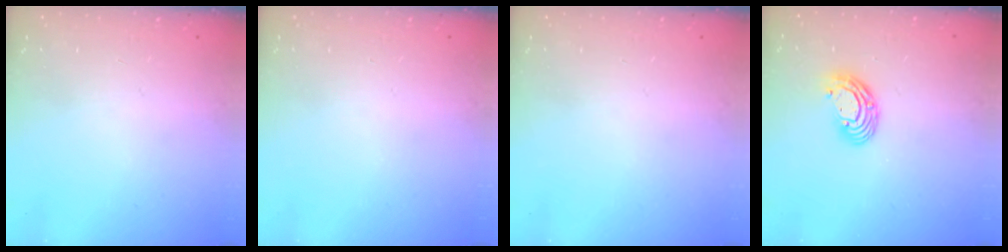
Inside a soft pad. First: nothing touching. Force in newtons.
{"total": 0.0}
{"total": 0.0}
{"total": 8.4, "press": 8.3, "slide": 1.5}